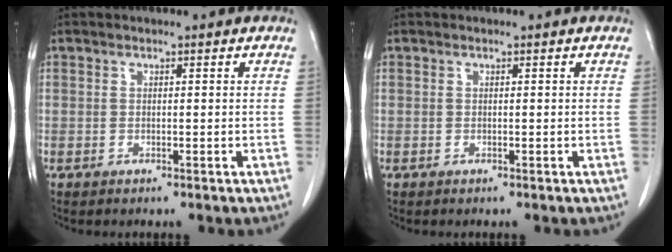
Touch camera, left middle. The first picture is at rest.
{"total": 0.0}